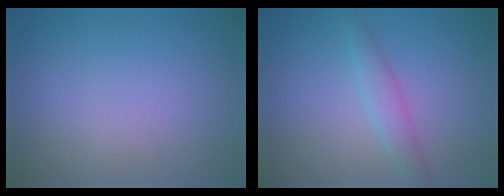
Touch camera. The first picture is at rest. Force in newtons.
{"total": 1.9, "press": 1.9, "slide": 0.1}